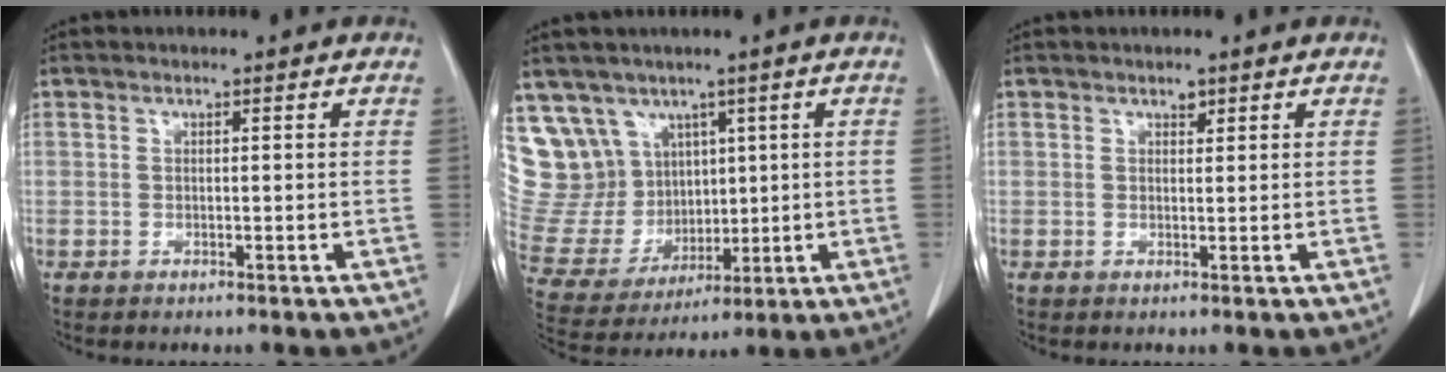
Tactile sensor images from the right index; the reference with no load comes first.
{"total": 14.4, "force": [7.6, 11.7, 3.5], "torque": [-0.098, 0.064, 0.184]}
{"total": 0.9, "force": [0.7, 0.5, 0.4], "torque": [-0.010, -0.007, 0.008]}